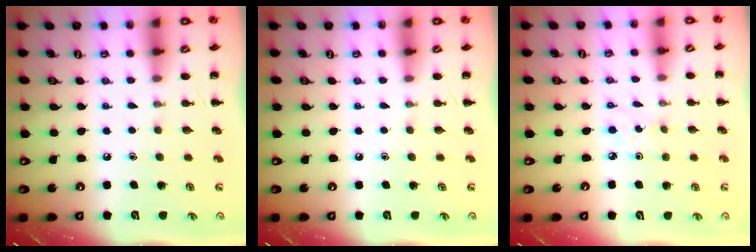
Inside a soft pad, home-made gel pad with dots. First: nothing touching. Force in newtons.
{"total": 0.0}
{"total": 2.7, "press": 2.5, "slide": 0.9}